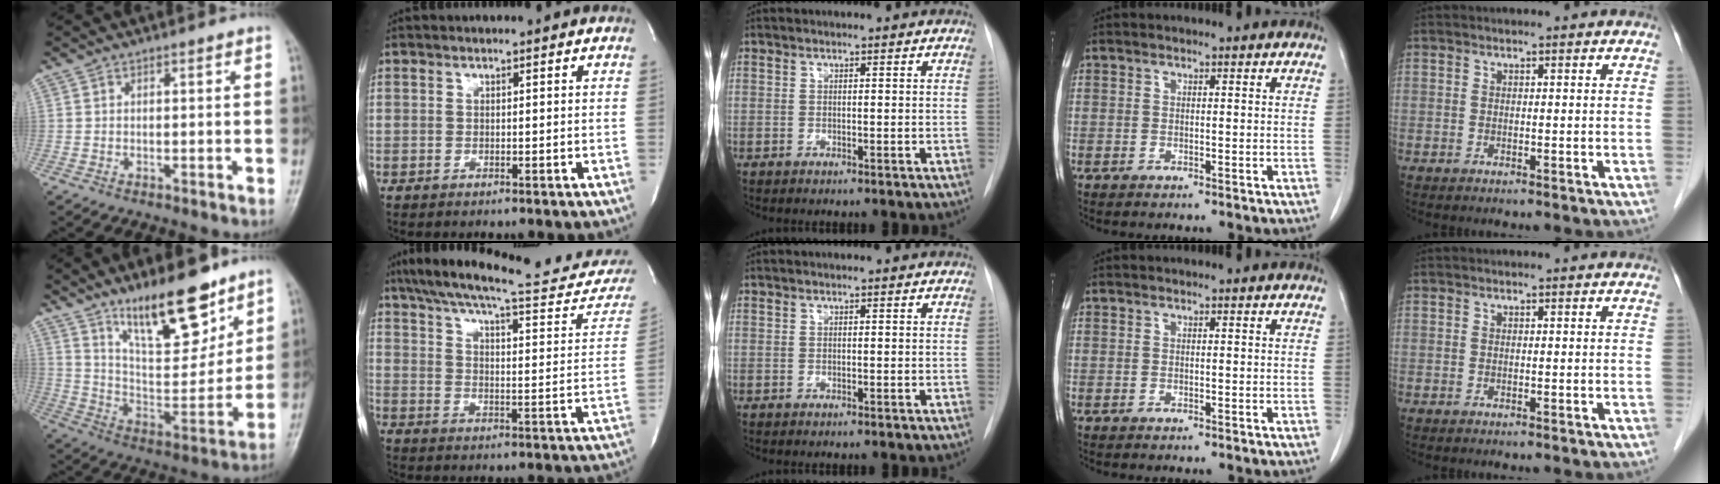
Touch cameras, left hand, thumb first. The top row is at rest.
{"thumb": {"total": 18.3, "force": [12.5, 6.3, 11.8], "torque": [-0.142, -0.084, 0.220]}, "index": {"total": 26.0, "force": [22.6, 3.9, 12.2], "torque": [-0.185, -0.044, 0.289]}}